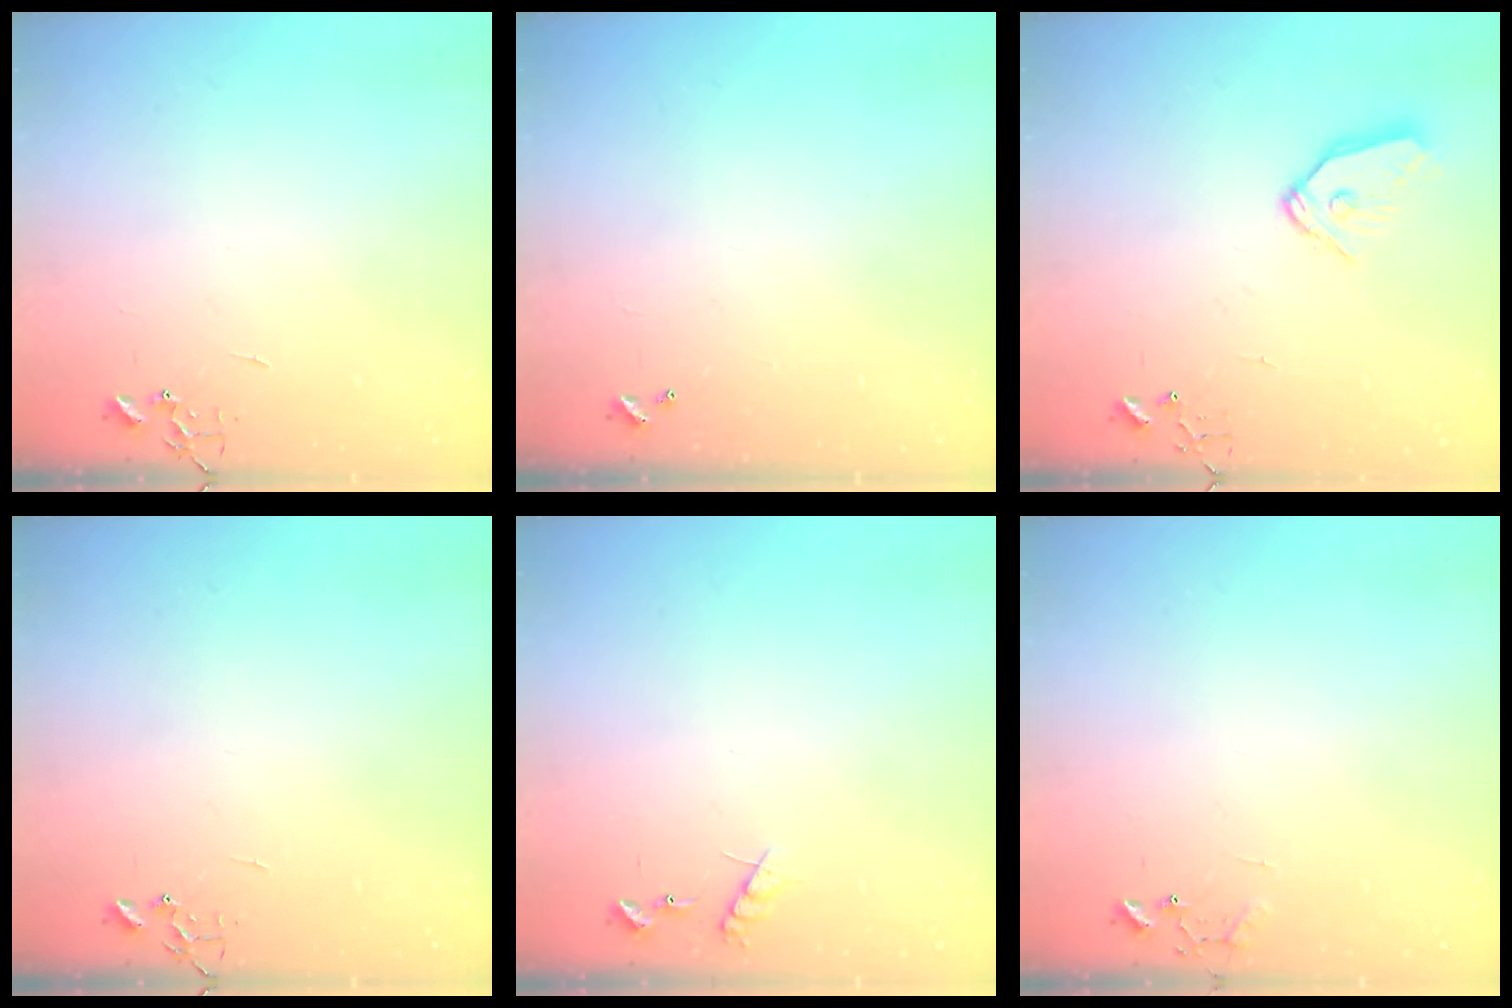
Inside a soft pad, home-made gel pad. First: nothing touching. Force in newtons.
{"total": 0.0}
{"total": 9.9, "press": 9.8, "slide": 1.2}
{"total": 0.0}
{"total": 6.7, "press": 6.7, "slide": 0.4}
{"total": 7.4, "press": 7.4, "slide": 0.6}